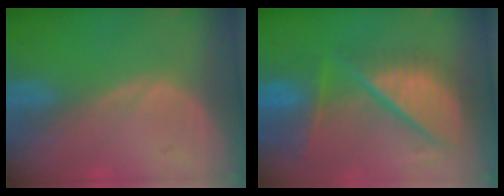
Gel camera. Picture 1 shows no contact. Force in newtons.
{"total": 12.0, "press": 10.0, "slide": 6.6}